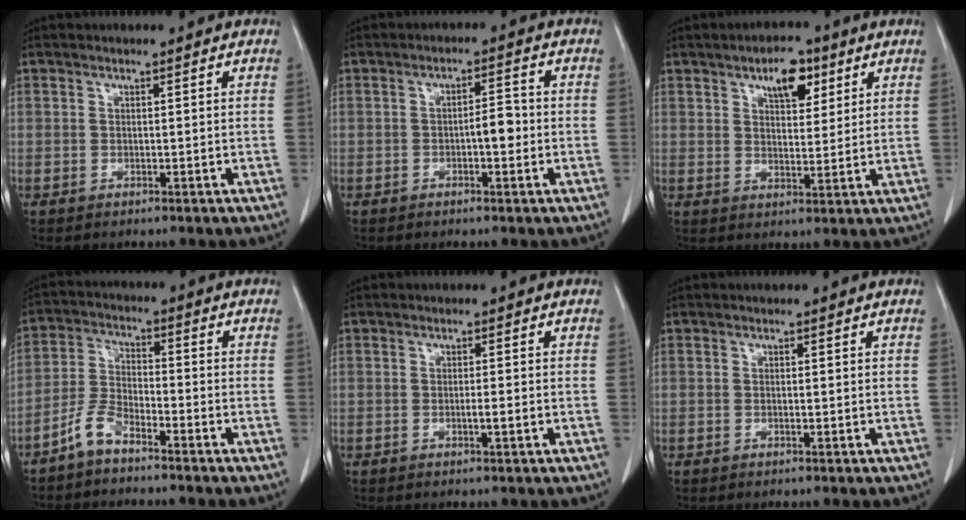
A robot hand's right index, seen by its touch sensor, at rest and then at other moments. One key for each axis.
{"total": 3.3, "fx": -0.7, "fy": 1.1, "fz": 3.1, "tx": -0.043, "ty": 0.009, "tz": -0.008}
{"total": 6.5, "fx": 3.6, "fy": 3.0, "fz": 4.5, "tx": -0.069, "ty": 0.005, "tz": 0.056}
{"total": 5.3, "fx": -4.2, "fy": 1.5, "fz": 2.7, "tx": -0.067, "ty": 0.001, "tz": -0.090}
{"total": 1.3, "fx": -0.3, "fy": 0.0, "fz": 1.3, "tx": -0.022, "ty": 0.001, "tz": -0.004}
{"total": 0.0}